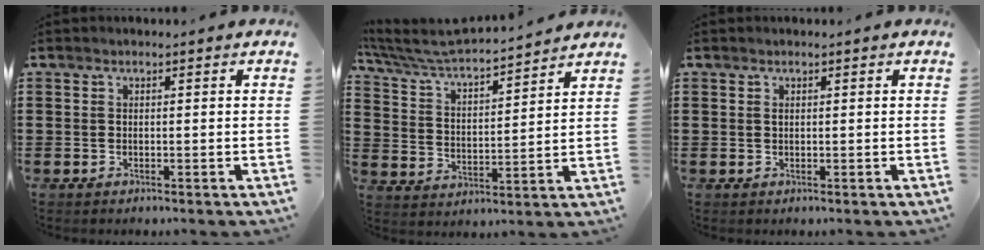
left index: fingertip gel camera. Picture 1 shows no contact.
{"total": 5.4, "force": [5.1, 0.3, 1.8], "torque": [-0.059, -0.035, 0.082]}
{"total": 0.6, "force": [0.2, 0.5, 0.3], "torque": [-0.009, 0.002, 0.005]}